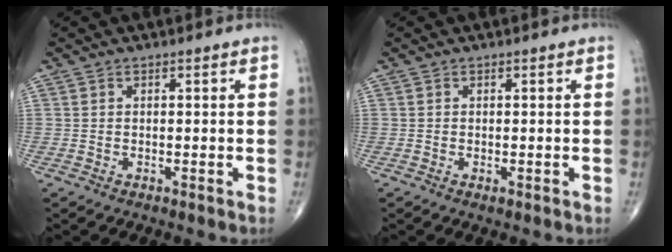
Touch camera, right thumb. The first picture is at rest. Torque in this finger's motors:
{"motor_torque": [-0.81, 0.12, -0.10, -0.09, 0.02]}